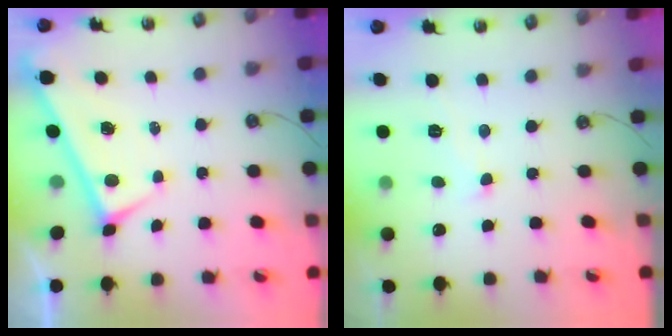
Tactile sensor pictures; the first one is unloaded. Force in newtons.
{"total": 1.1, "press": 1.0, "slide": 0.3}